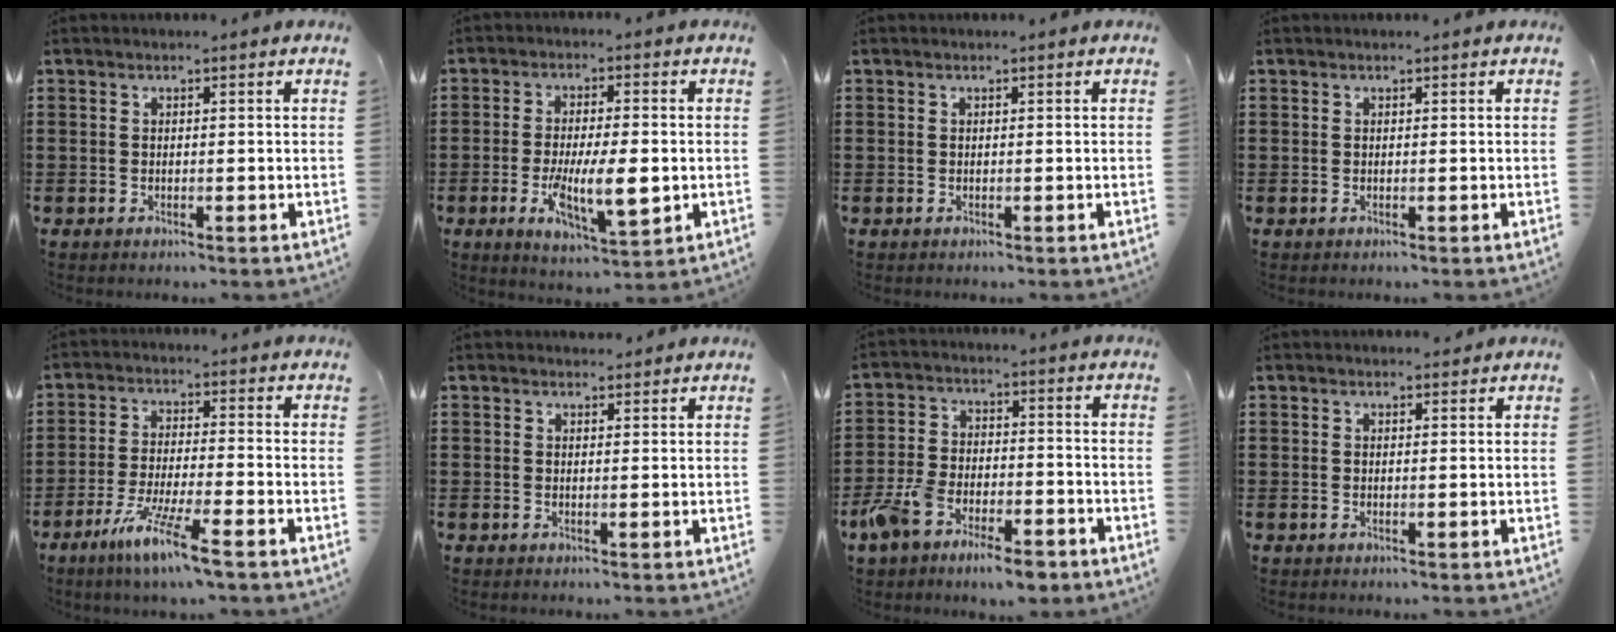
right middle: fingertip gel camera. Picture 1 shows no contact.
{"total": 8.7, "force": [-2.0, 3.3, 7.8], "torque": [-0.147, -0.014, -0.035]}
{"total": 0.0}
{"total": 0.0}
{"total": 7.7, "force": [-5.6, 0.2, 5.3], "torque": [-0.109, -0.012, -0.106]}
{"total": 1.2, "force": [1.2, 0.3, -0.1], "torque": [0.006, -0.004, 0.021]}
{"total": 7.9, "force": [-6.1, 2.6, 4.2], "torque": [-0.105, 0.002, -0.122]}
{"total": 0.6, "force": [0.5, 0.3, 0.0], "torque": [0.006, -0.003, 0.007]}